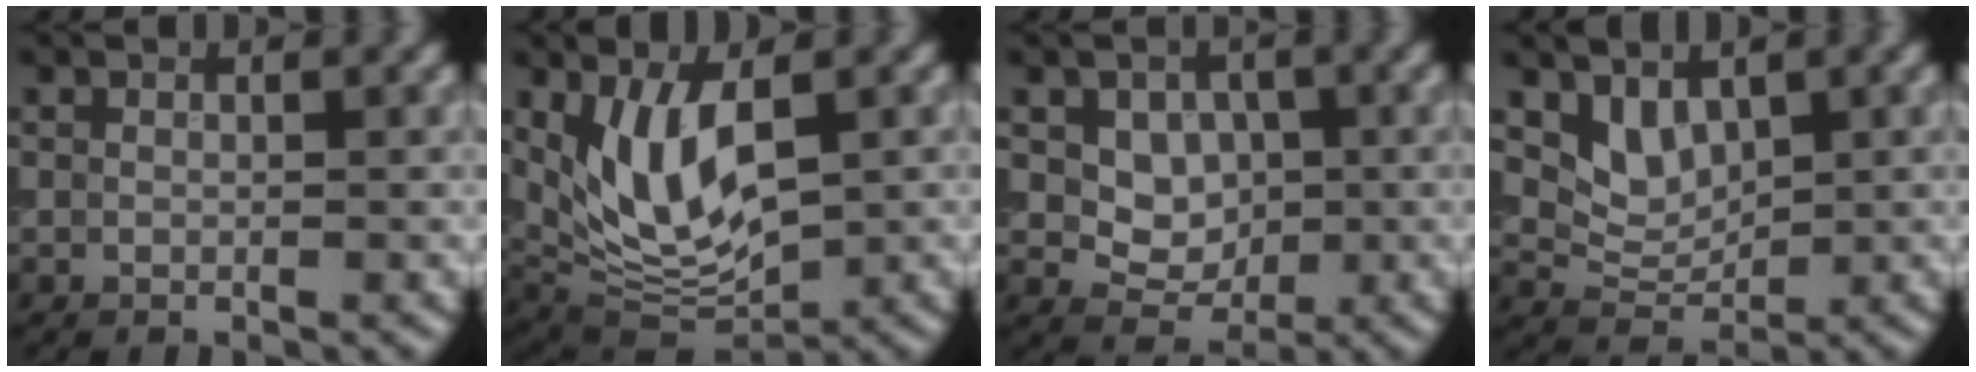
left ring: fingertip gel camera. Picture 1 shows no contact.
{"total": 7.0, "force": [1.3, 3.5, 5.9], "torque": [-0.125, -0.013, 0.031]}
{"total": 3.7, "force": [0.4, 2.9, 2.3], "torque": [-0.033, -0.004, 0.006]}
{"total": 2.8, "force": [1.5, 1.8, 1.5], "torque": [-0.029, -0.011, 0.034]}